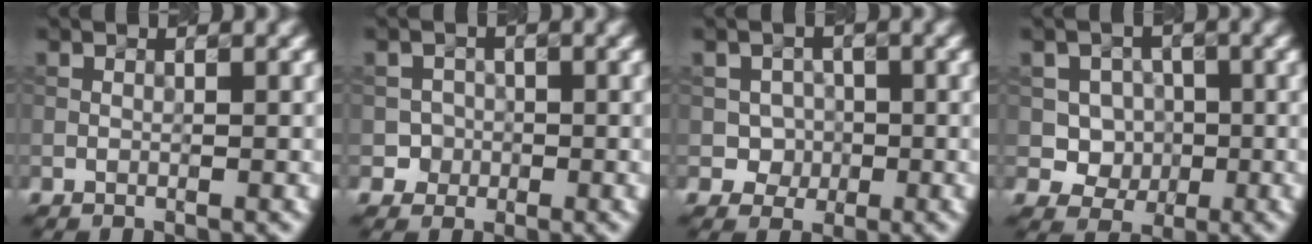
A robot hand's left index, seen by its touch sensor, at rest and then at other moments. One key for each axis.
{"total": 1.7, "fx": -0.6, "fy": 1.7, "fz": -0.1, "tx": 0.019, "ty": 0.004, "tz": -0.009}
{"total": 2.2, "fx": -0.4, "fy": 2.1, "fz": 0.6, "tx": 0.006, "ty": 0.000, "tz": -0.014}
{"total": 4.0, "fx": 0.1, "fy": 3.7, "fz": 1.6, "tx": -0.014, "ty": 0.004, "tz": -0.010}